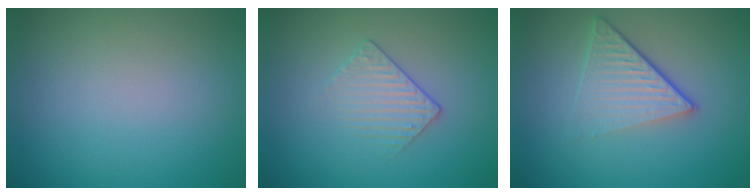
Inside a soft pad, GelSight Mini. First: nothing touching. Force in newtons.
{"total": 1.5, "press": 1.0, "slide": 1.1}
{"total": 4.7, "press": 2.9, "slide": 3.7}